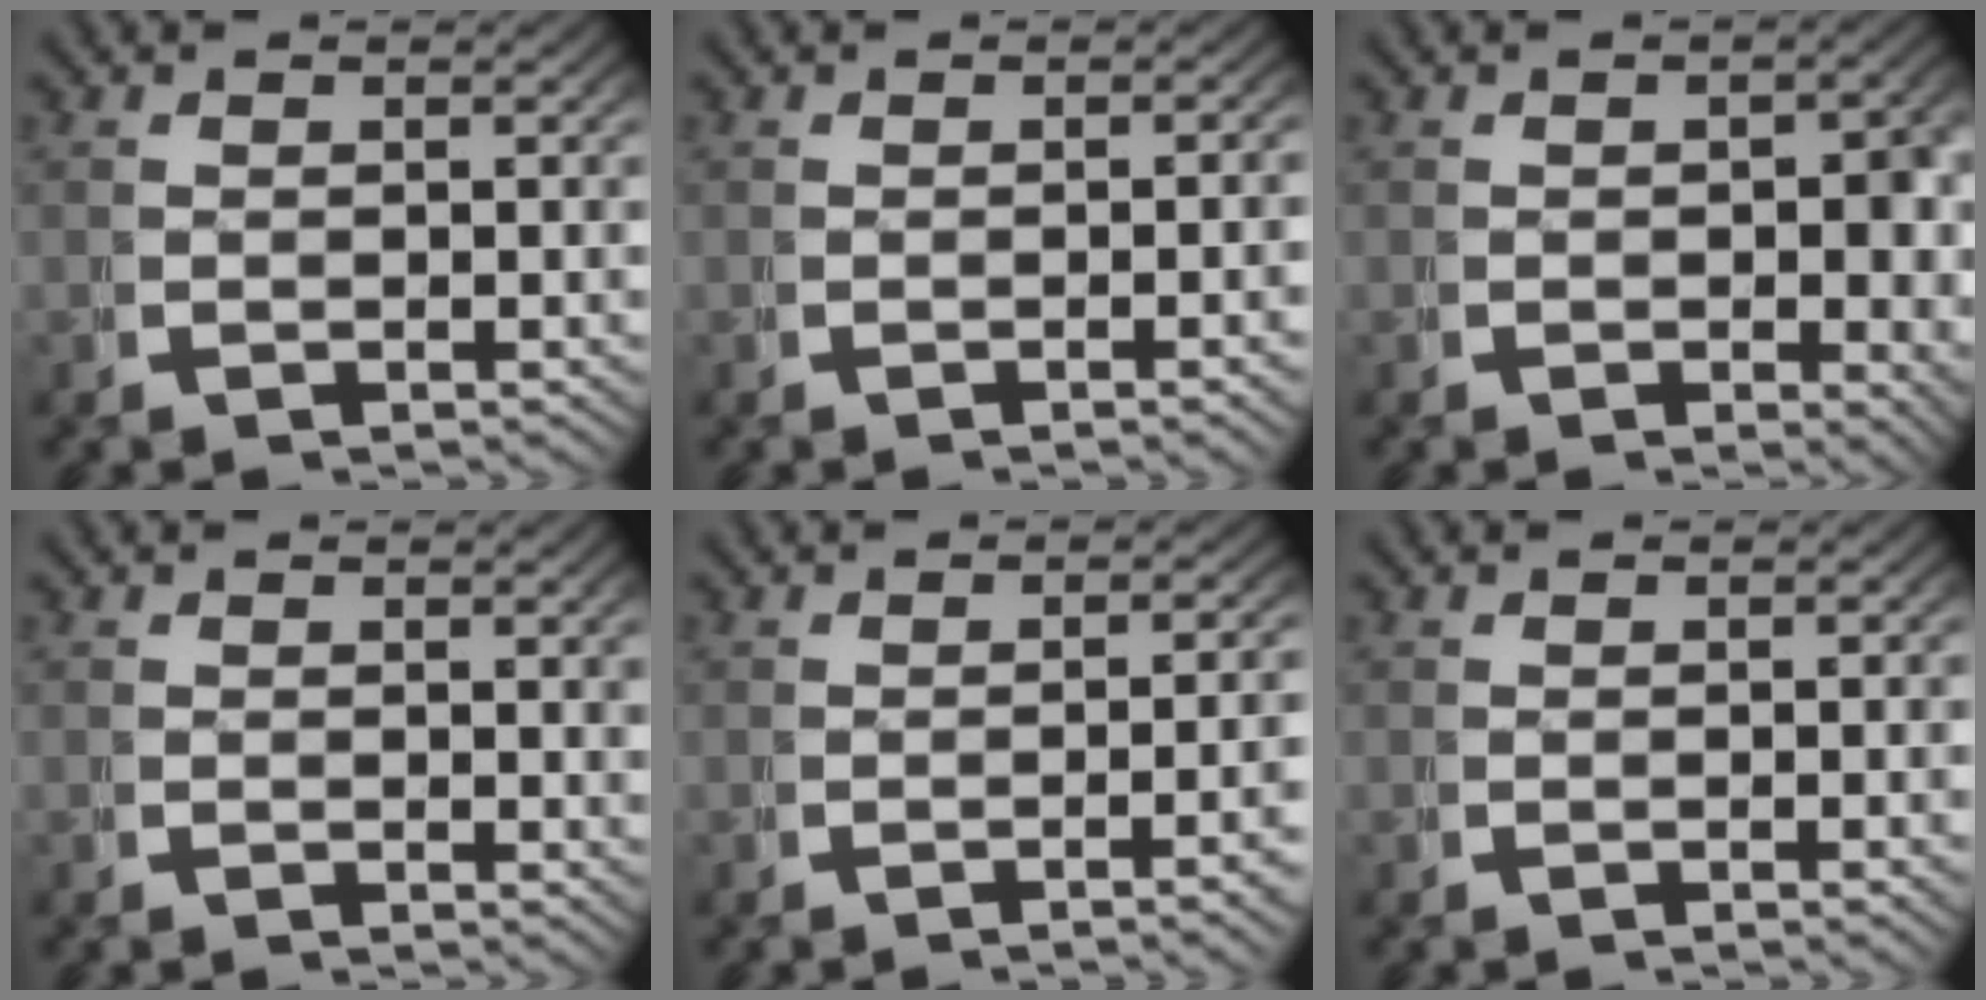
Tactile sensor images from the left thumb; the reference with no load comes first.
{"total": 1.5, "force": [-0.5, 0.0, 1.4], "torque": [-0.020, 0.008, -0.010]}
{"total": 3.3, "force": [-0.2, 1.9, 2.7], "torque": [-0.037, -0.013, 0.000]}
{"total": 0.7, "force": [0.5, 0.2, 0.4], "torque": [-0.004, -0.002, 0.007]}
{"total": 2.7, "force": [-1.0, 0.2, 2.5], "torque": [-0.036, 0.007, -0.018]}
{"total": 0.6, "force": [-0.1, 0.0, 0.6], "torque": [-0.011, 0.003, -0.002]}